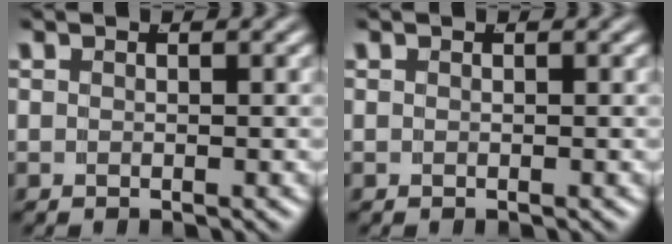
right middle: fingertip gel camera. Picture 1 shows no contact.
{"total": 0.0}